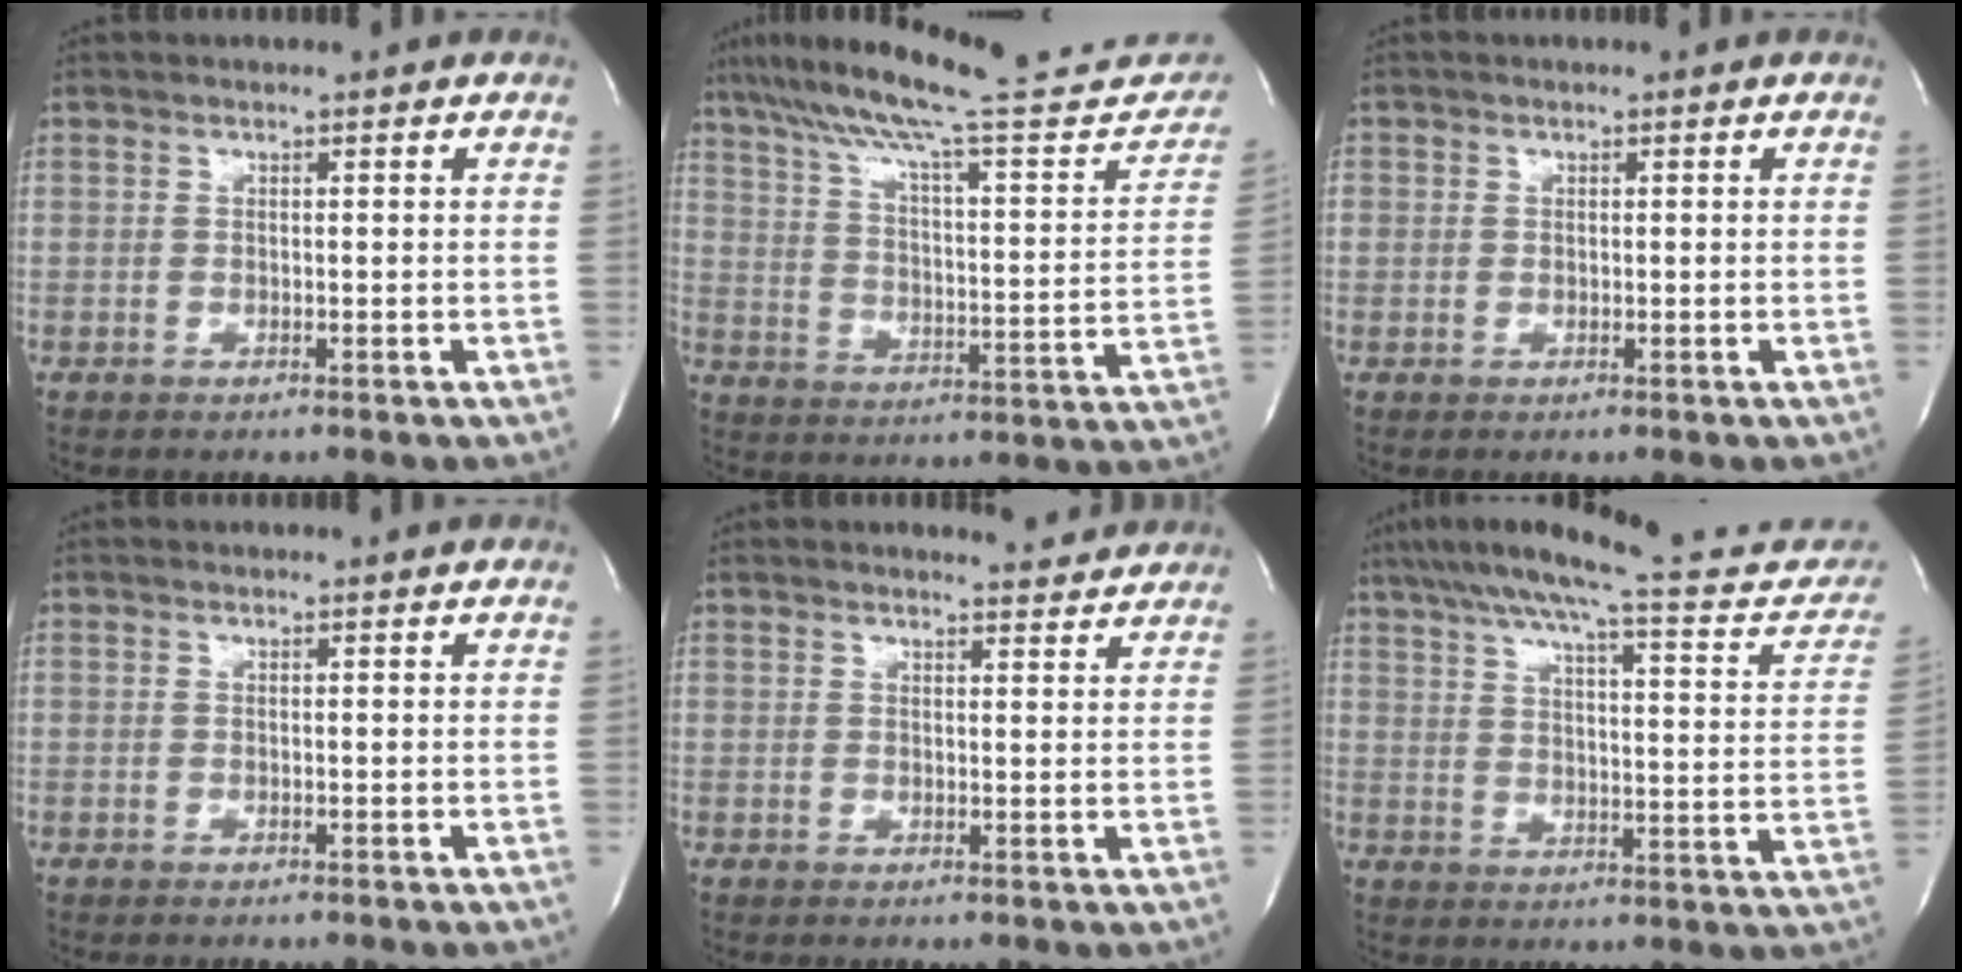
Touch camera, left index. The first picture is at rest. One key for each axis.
{"total": 27.6, "fx": 23.5, "fy": 3.7, "fz": 14.0, "tx": -0.215, "ty": -0.011, "tz": 0.319}
{"total": 1.0, "fx": 0.2, "fy": 0.9, "fz": 0.2, "tx": 0.006, "ty": 0.003, "tz": 0.001}
{"total": 0.0}
{"total": 3.0, "fx": 3.0, "fy": 0.4, "fz": 0.1, "tx": -0.003, "ty": -0.015, "tz": 0.031}
{"total": 22.2, "fx": 19.5, "fy": 2.9, "fz": 10.3, "tx": -0.152, "ty": -0.011, "tz": 0.250}